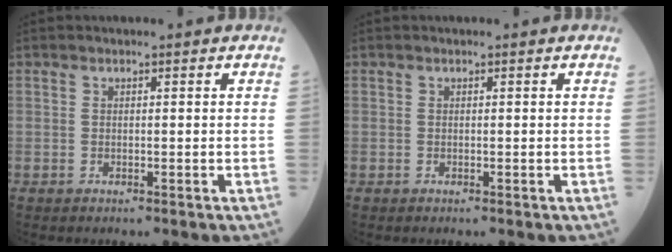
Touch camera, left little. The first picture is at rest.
{"total": 0.0}